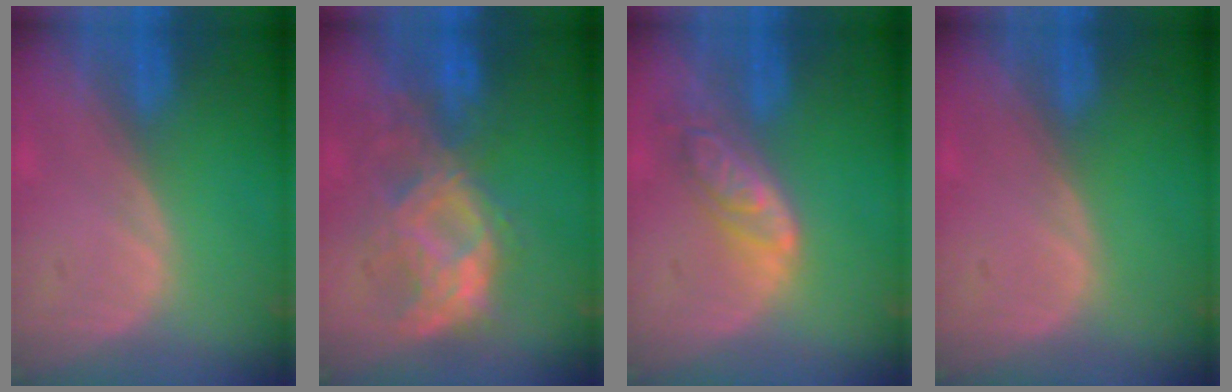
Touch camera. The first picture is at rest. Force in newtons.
{"total": 8.8, "press": 8.5, "slide": 2.0}
{"total": 6.2, "press": 5.5, "slide": 3.0}
{"total": 0.0}